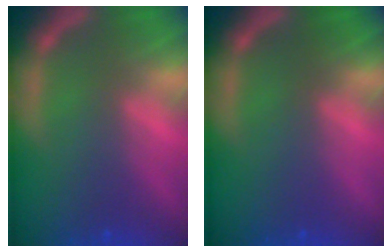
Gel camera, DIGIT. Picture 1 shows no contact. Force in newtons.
{"total": 0.0}